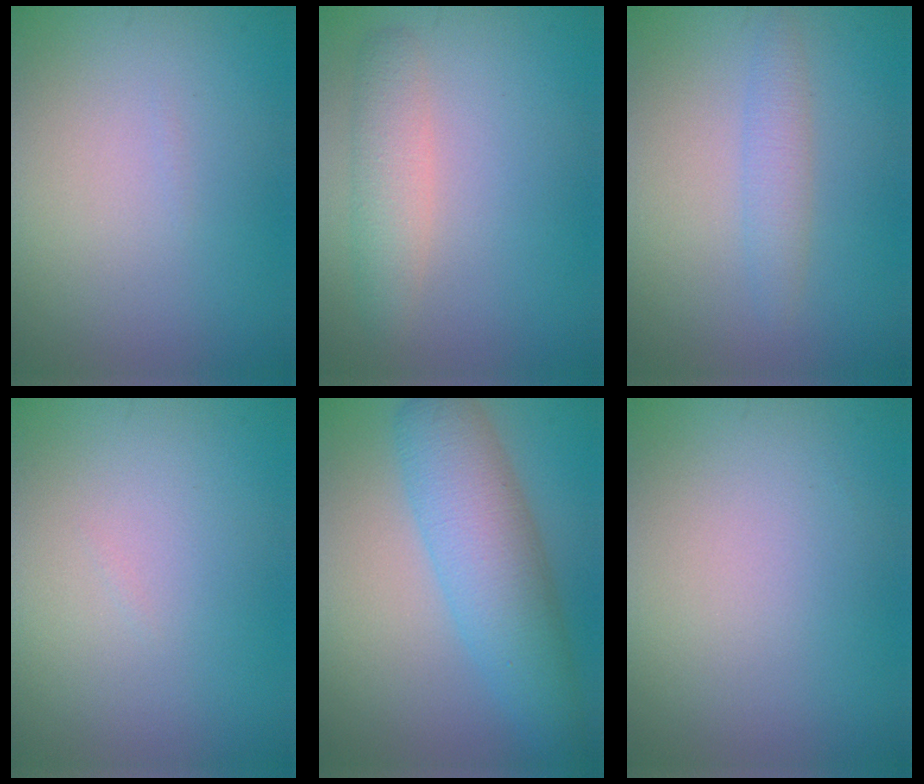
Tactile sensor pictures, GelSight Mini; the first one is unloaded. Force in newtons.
{"total": 2.7, "press": 2.7, "slide": 0.1}
{"total": 1.8, "press": 1.8, "slide": 0.2}
{"total": 0.0}
{"total": 6.5, "press": 6.5, "slide": 0.2}
{"total": 0.0}